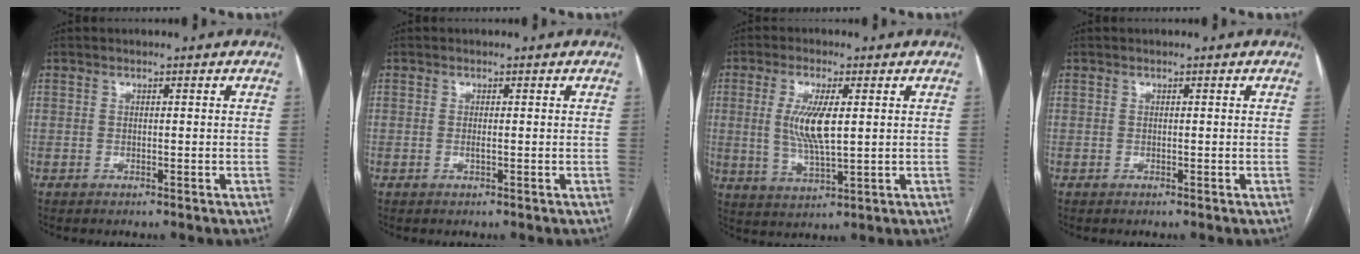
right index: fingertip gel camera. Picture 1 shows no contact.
{"total": 0.5, "force": [-0.1, 0.0, 0.5], "torque": [-0.013, -0.001, -0.002]}
{"total": 7.6, "force": [1.1, 1.8, 7.3], "torque": [-0.152, -0.005, 0.026]}
{"total": 0.0}